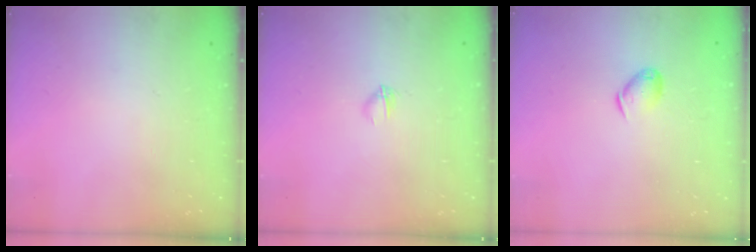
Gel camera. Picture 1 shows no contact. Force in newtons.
{"total": 2.3, "press": 2.2, "slide": 0.8}
{"total": 6.6, "press": 6.5, "slide": 0.7}